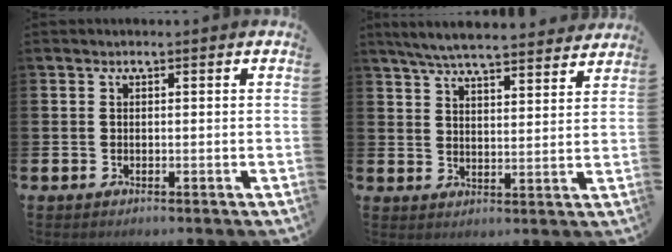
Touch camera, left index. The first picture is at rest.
{"total": 6.5, "force": [6.2, 0.6, 1.7], "torque": [-0.049, -0.034, 0.112]}